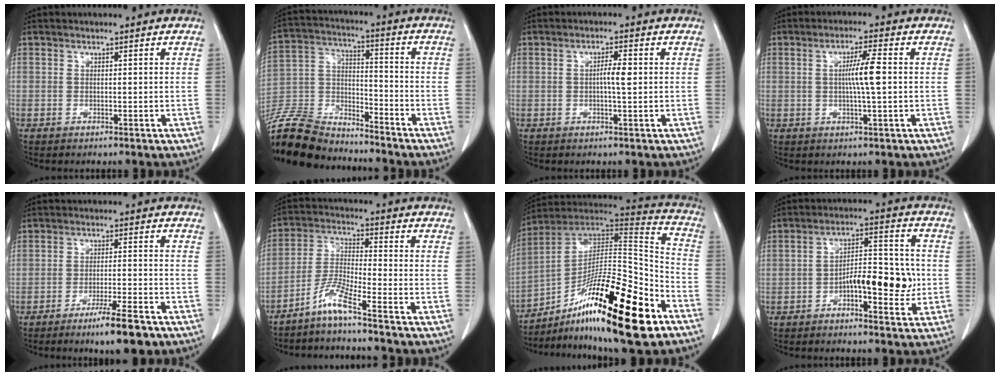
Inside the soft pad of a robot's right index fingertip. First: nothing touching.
{"total": 17.5, "force": [-16.2, 4.6, 4.7], "torque": [-0.107, 0.009, -0.291]}
{"total": 2.8, "force": [0.1, 0.2, 2.7], "torque": [-0.051, 0.001, 0.000]}
{"total": 5.0, "force": [0.2, -0.2, 5.0], "torque": [-0.089, -0.001, 0.003]}
{"total": 7.5, "force": [-5.1, 0.4, 5.4], "torque": [-0.086, -0.013, -0.081]}
{"total": 6.0, "force": [-4.8, -0.6, 3.6], "torque": [-0.083, -0.014, -0.102]}
{"total": 25.9, "force": [-13.5, 4.6, 21.7], "torque": [-0.325, 0.001, -0.222]}
{"total": 9.6, "force": [-2.2, 3.3, 8.8], "torque": [-0.138, 0.021, -0.032]}